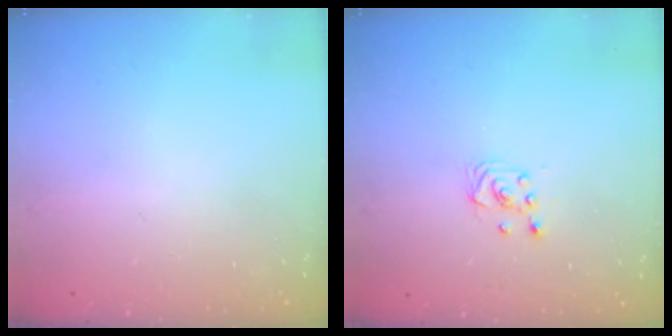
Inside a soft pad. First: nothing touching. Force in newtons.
{"total": 2.6, "press": 2.4, "slide": 1.0}